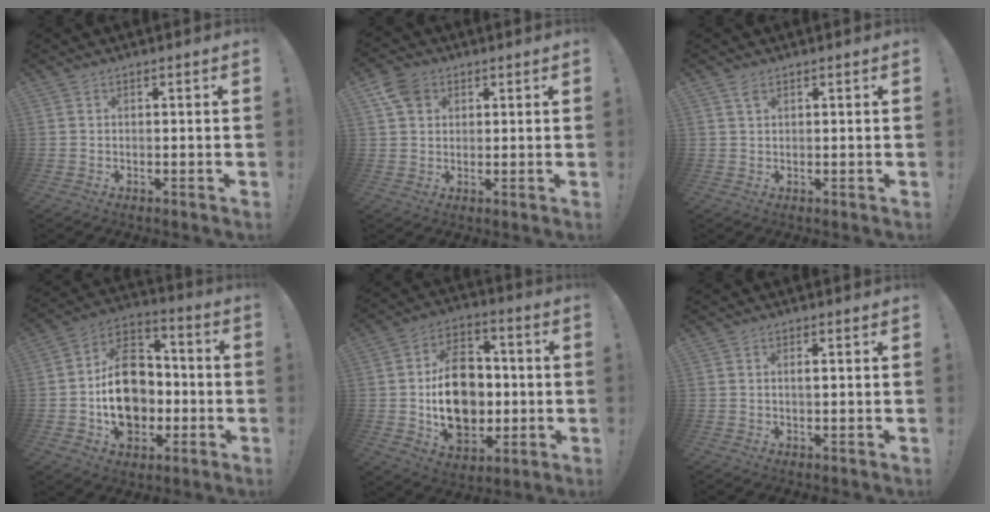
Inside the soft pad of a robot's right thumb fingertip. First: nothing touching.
{"total": 6.3, "force": [3.0, 4.8, 2.7], "torque": [-0.043, -0.006, 0.059]}
{"total": 2.0, "force": [1.2, 0.8, 1.4], "torque": [-0.026, -0.003, 0.022]}
{"total": 17.9, "force": [-2.3, 13.6, 11.3], "torque": [-0.174, 0.022, -0.032]}
{"total": 18.5, "force": [-0.9, 14.0, 12.1], "torque": [-0.191, 0.004, -0.007]}
{"total": 1.1, "force": [0.2, 0.1, 1.1], "torque": [-0.021, 0.000, 0.002]}